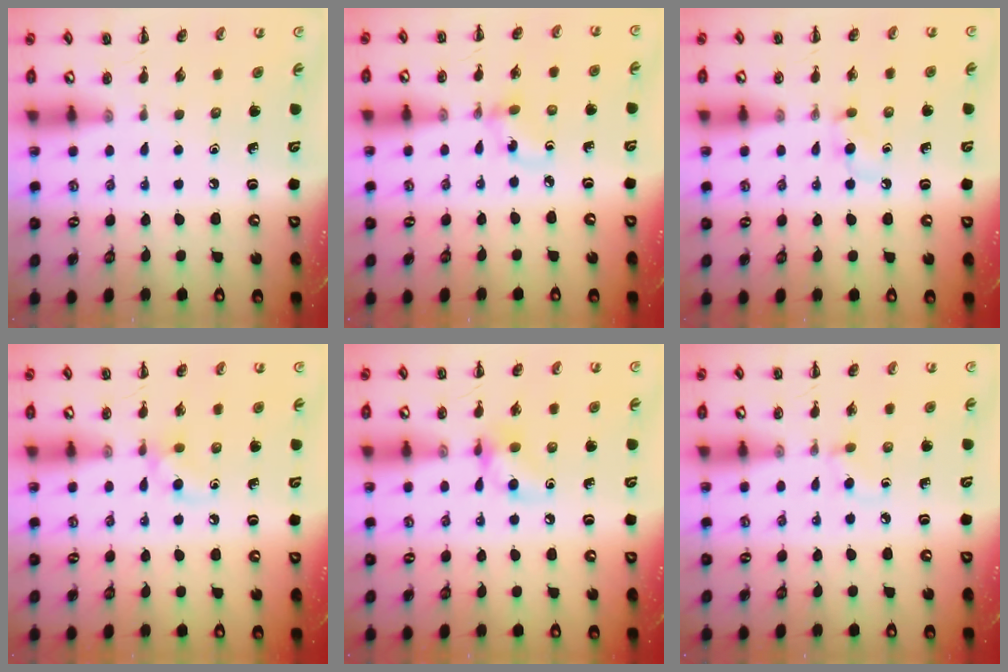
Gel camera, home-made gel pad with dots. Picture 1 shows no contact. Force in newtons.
{"total": 2.8, "press": 2.6, "slide": 1.0}
{"total": 2.7, "press": 2.5, "slide": 1.2}
{"total": 5.5, "press": 5.4, "slide": 1.0}
{"total": 7.0, "press": 7.0, "slide": 0.4}
{"total": 3.6, "press": 3.3, "slide": 1.4}